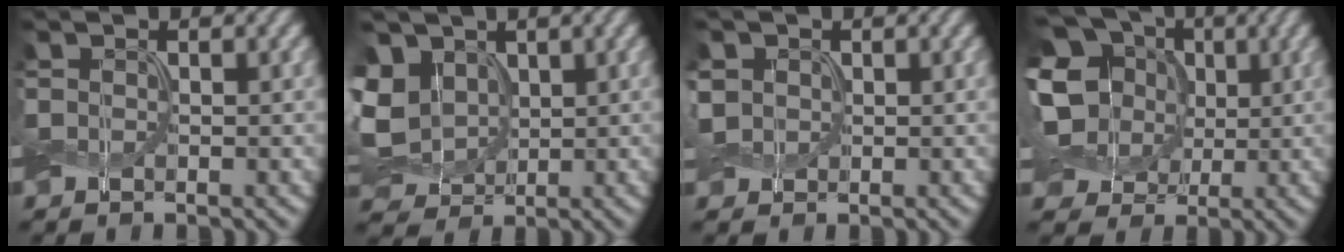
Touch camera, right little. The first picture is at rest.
{"total": 8.2, "force": [1.5, 6.3, 4.9], "torque": [-0.120, 0.011, 0.029]}
{"total": 2.0, "force": [0.4, 1.8, 0.8], "torque": [-0.025, 0.005, 0.002]}
{"total": 12.5, "force": [2.0, 10.4, 6.7], "torque": [-0.169, 0.035, 0.020]}